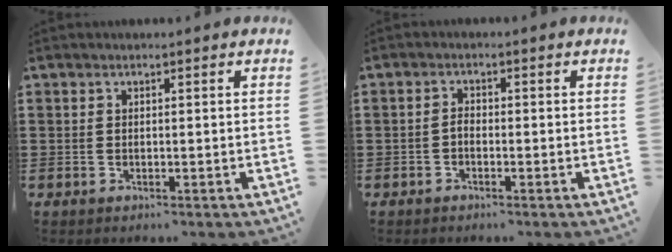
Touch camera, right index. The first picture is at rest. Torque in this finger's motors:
{"motor_torque": [-0.34, 0.25, 0.04, 0.02]}